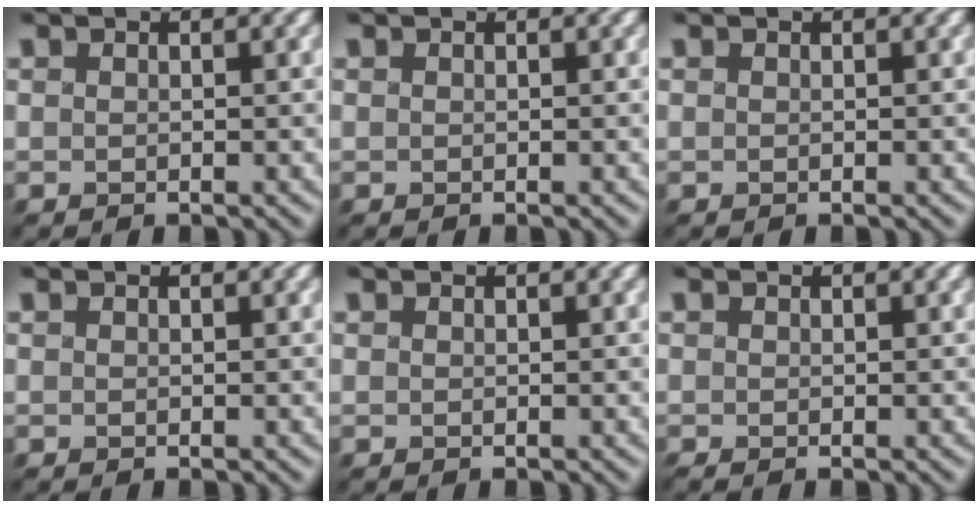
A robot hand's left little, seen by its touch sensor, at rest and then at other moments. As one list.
[{"total": 0.0}, {"total": 0.0}, {"total": 0.0}, {"total": 0.0}, {"total": 0.0}]